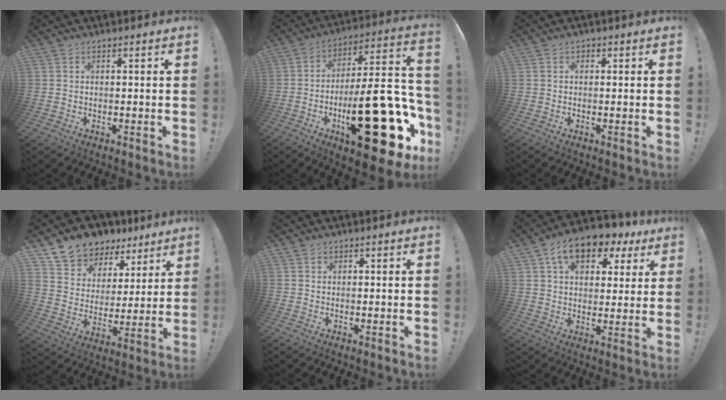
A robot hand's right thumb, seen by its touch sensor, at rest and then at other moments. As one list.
[{"total": 32.1, "force": [-11.4, 11.6, 27.7], "torque": [-0.397, 0.048, -0.165]}, {"total": 0.5, "force": [-0.2, 0.5, 0.1], "torque": [0.000, 0.002, -0.004]}, {"total": 8.9, "force": [7.2, 5.2, 0.7], "torque": [-0.018, -0.068, 0.134]}, {"total": 0.6, "force": [0.3, 0.4, 0.0], "torque": [0.006, -0.002, 0.005]}, {"total": 12.7, "force": [7.2, 7.5, 7.4], "torque": [-0.112, -0.038, 0.129]}]